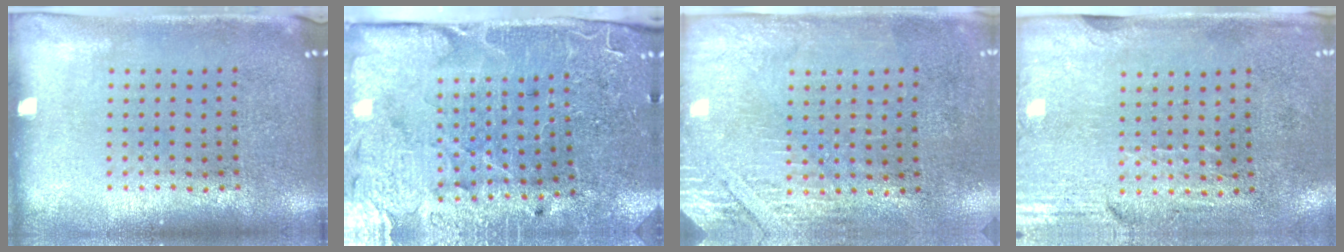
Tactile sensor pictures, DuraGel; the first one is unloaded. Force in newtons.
{"total": 3.4, "press": 3.4, "slide": 0.6}
{"total": 2.9, "press": 2.5, "slide": 1.5}
{"total": 3.0, "press": 2.5, "slide": 1.6}